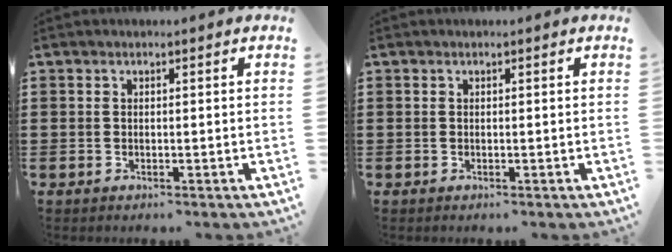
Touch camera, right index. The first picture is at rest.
{"total": 0.0}